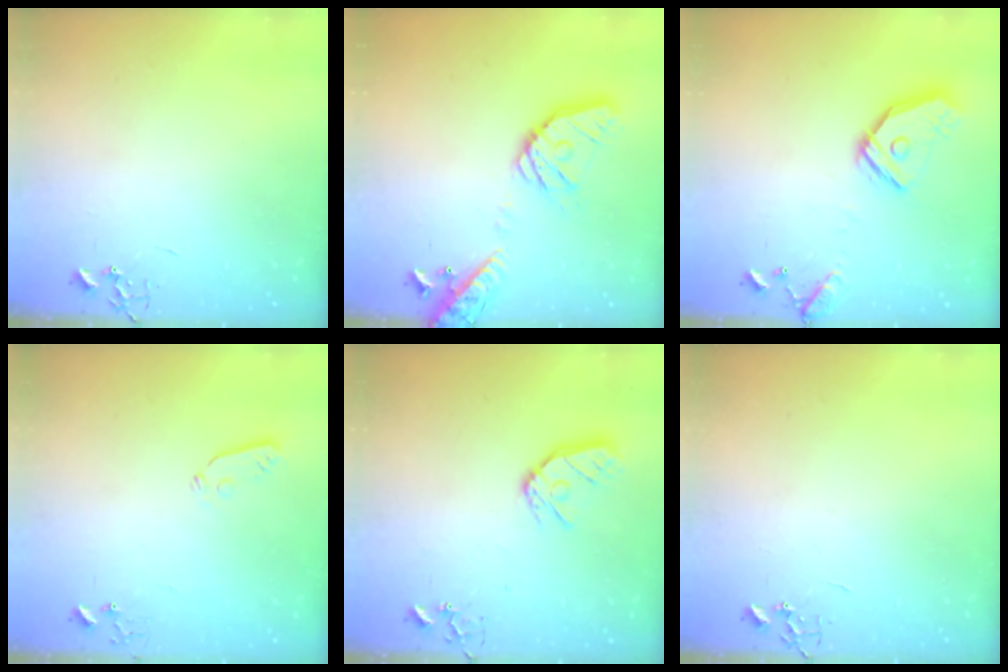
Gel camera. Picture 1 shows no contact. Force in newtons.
{"total": 19.5, "press": 19.2, "slide": 3.3}
{"total": 16.3, "press": 16.1, "slide": 2.4}
{"total": 3.6, "press": 3.6, "slide": 0.6}
{"total": 11.3, "press": 11.2, "slide": 1.3}
{"total": 0.0}